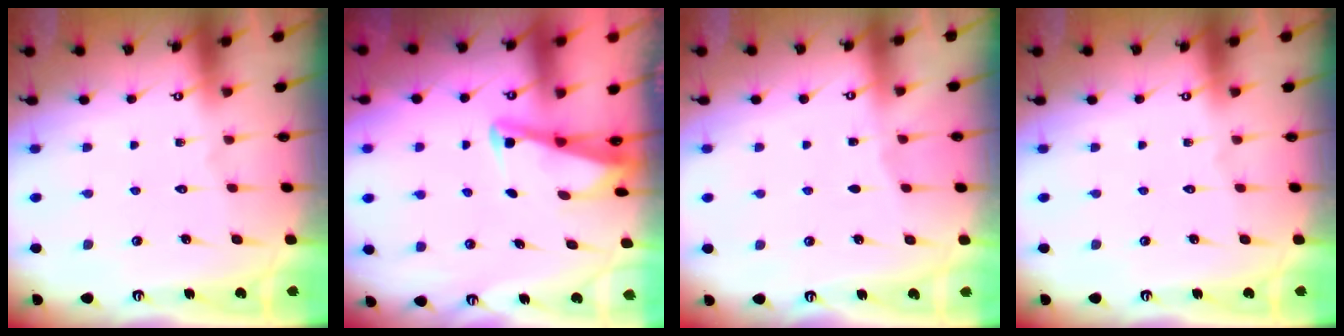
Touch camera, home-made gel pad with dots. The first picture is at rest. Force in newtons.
{"total": 2.8, "press": 2.8, "slide": 0.3}
{"total": 1.8, "press": 1.8, "slide": 0.2}
{"total": 0.0}